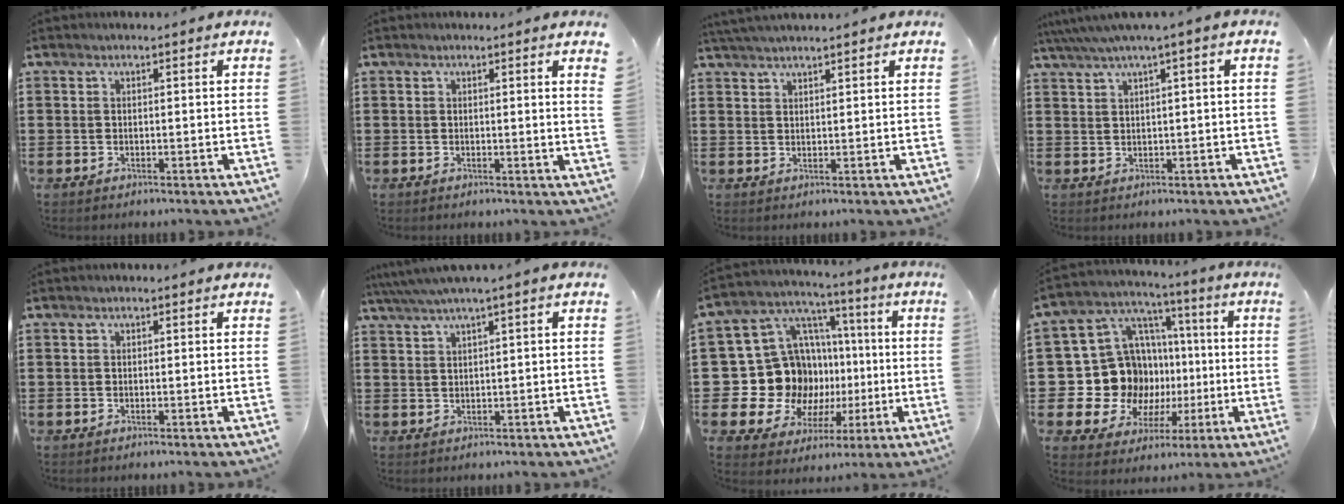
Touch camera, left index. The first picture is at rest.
{"total": 1.1, "force": [0.6, -0.3, 0.9], "torque": [-0.018, -0.004, 0.011]}
{"total": 2.1, "force": [2.1, -0.3, 0.3], "torque": [-0.010, 0.001, 0.041]}
{"total": 2.3, "force": [0.7, -0.3, 2.2], "torque": [-0.041, -0.004, 0.009]}
{"total": 0.0}
{"total": 2.1, "force": [0.9, -0.3, 1.9], "torque": [-0.036, -0.003, 0.013]}
{"total": 17.8, "force": [-1.4, 16.2, 7.3], "torque": [-0.183, -0.026, 0.019]}
{"total": 15.6, "force": [-0.9, 14.4, 5.9], "torque": [-0.160, -0.026, 0.015]}